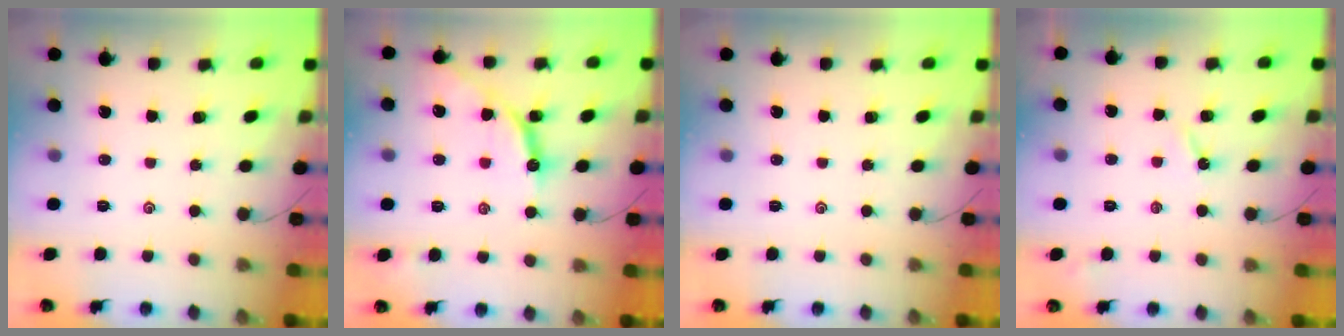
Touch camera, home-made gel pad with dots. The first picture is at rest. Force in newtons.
{"total": 11.3, "press": 11.3, "slide": 0.9}
{"total": 0.0}
{"total": 2.9, "press": 2.8, "slide": 0.3}